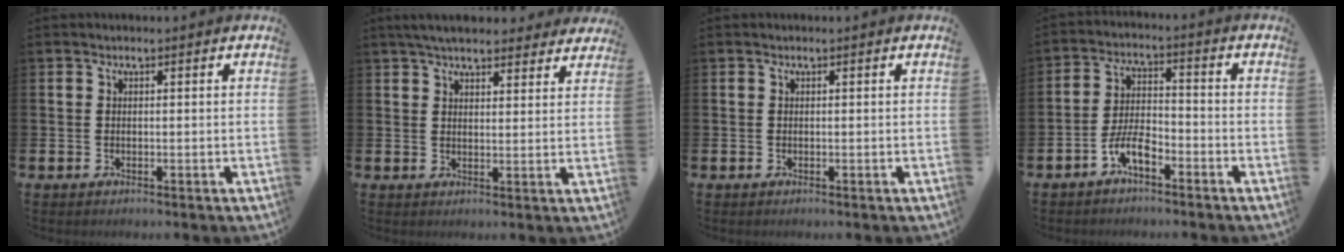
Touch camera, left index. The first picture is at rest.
{"total": 5.2, "force": [4.9, 1.2, 1.5], "torque": [-0.038, -0.016, 0.089]}
{"total": 0.0}
{"total": 5.2, "force": [-3.3, 1.8, 3.6], "torque": [-0.072, 0.011, -0.065]}